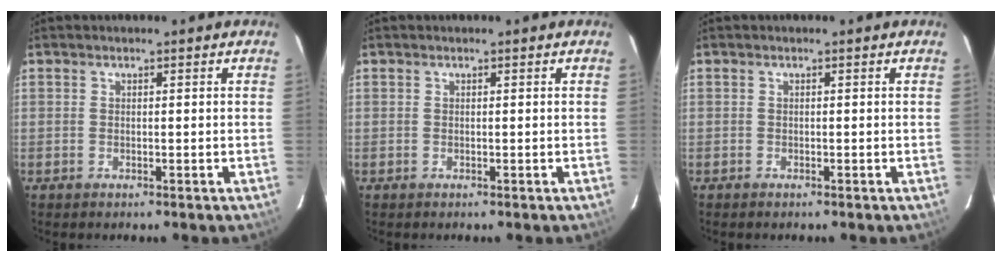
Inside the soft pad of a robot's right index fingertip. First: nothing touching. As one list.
[{"total": 0.0}, {"total": 0.0}]